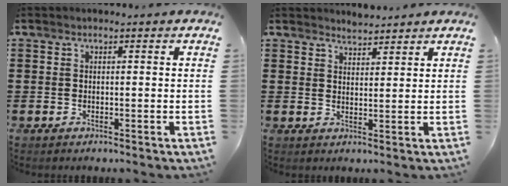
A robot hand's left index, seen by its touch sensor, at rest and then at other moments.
{"total": 2.4, "force": [2.4, 0.1, -0.2], "torque": [-0.002, -0.003, 0.047]}